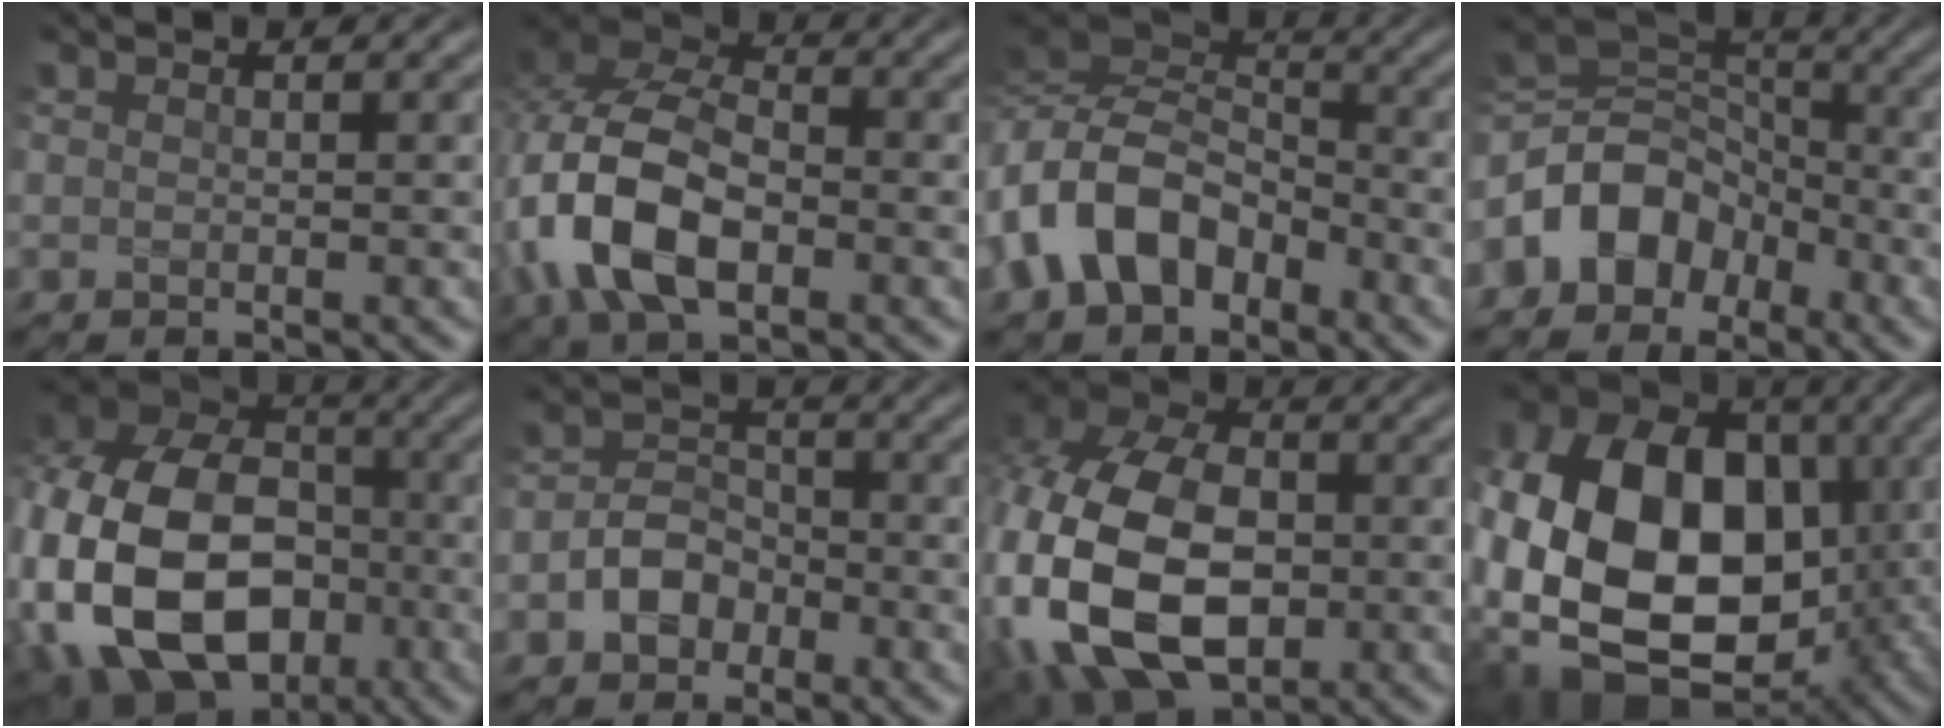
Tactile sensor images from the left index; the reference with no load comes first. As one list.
[{"total": 10.2, "force": [-2.6, 6.3, 7.6], "torque": [-0.177, 0.001, -0.065]}, {"total": 8.5, "force": [-3.2, 5.9, 5.1], "torque": [-0.098, 0.011, -0.082]}, {"total": 7.0, "force": [-3.2, 5.2, 3.3], "torque": [-0.043, 0.014, -0.073]}, {"total": 21.3, "force": [-4.4, 16.5, 12.8], "torque": [-0.282, -0.021, -0.094]}, {"total": 3.5, "force": [-1.6, 2.6, 1.7], "torque": [-0.027, 0.008, -0.032]}, {"total": 18.0, "force": [-3.5, 12.5, 12.4], "torque": [-0.257, -0.036, -0.058]}, {"total": 18.3, "force": [-1.6, 13.1, 12.6], "torque": [-0.245, -0.026, -0.014]}]